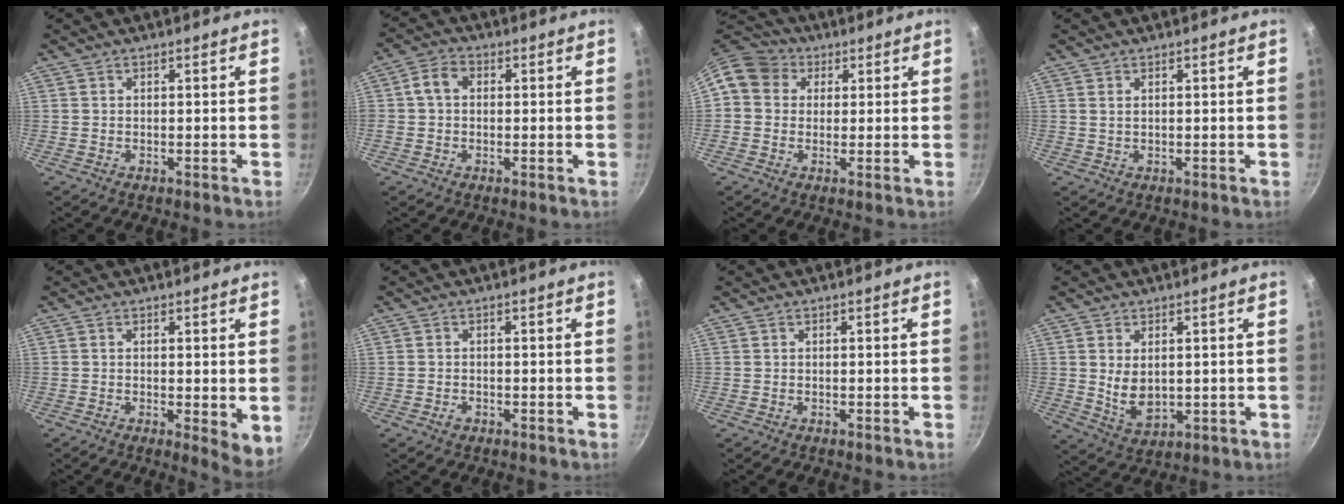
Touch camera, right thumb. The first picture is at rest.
{"total": 4.3, "force": [0.5, 3.4, 2.6], "torque": [-0.041, 0.011, -0.003]}
{"total": 9.5, "force": [2.6, 8.2, 4.0], "torque": [-0.052, 0.017, 0.028]}
{"total": 0.9, "force": [0.5, 0.4, 0.6], "torque": [-0.011, -0.001, 0.009]}
{"total": 5.7, "force": [0.1, 1.9, 5.3], "torque": [-0.065, -0.014, 0.001]}
{"total": 1.5, "force": [-0.8, 1.0, 0.7], "torque": [-0.012, 0.004, -0.013]}
{"total": 0.0}
{"total": 6.6, "force": [0.9, 4.2, 5.0], "torque": [-0.083, -0.018, 0.033]}